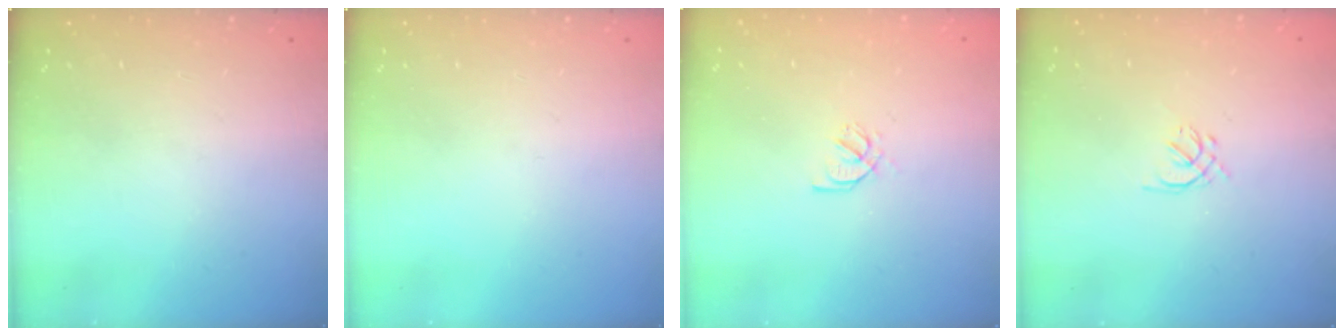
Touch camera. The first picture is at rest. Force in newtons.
{"total": 0.0}
{"total": 2.2, "press": 2.2, "slide": 0.0}
{"total": 1.4, "press": 1.3, "slide": 0.5}